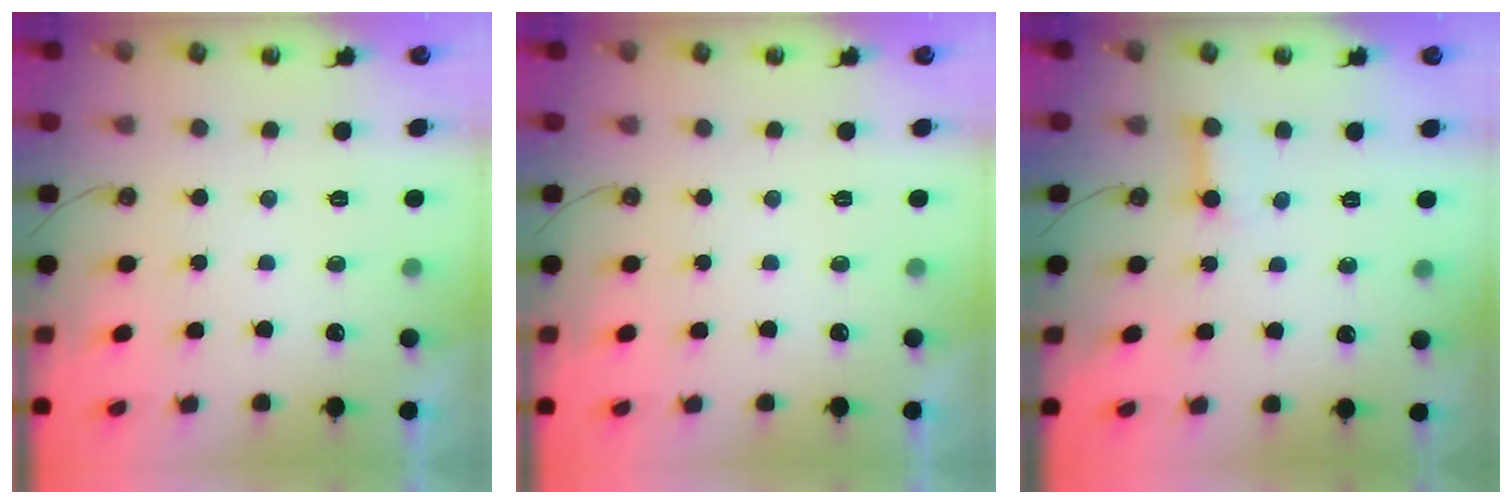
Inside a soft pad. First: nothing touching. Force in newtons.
{"total": 0.0}
{"total": 3.3, "press": 3.3, "slide": 0.4}